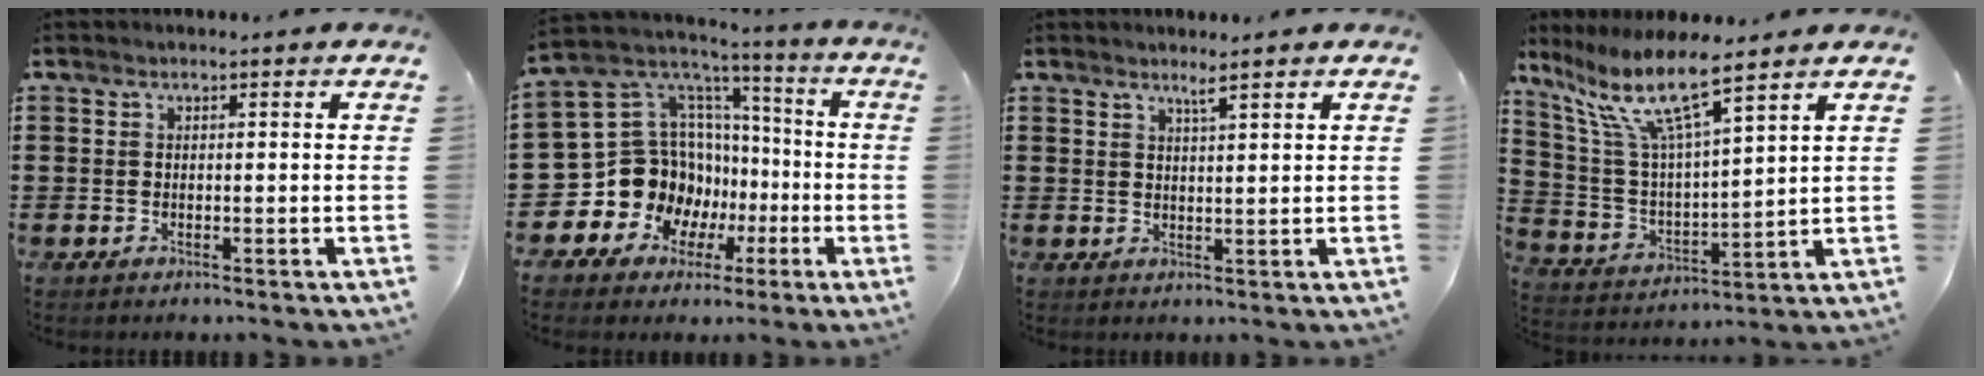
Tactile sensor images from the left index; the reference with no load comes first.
{"total": 13.7, "force": [-3.1, 12.6, 4.2], "torque": [-0.135, -0.027, -0.029]}
{"total": 2.5, "force": [2.0, -0.3, 1.4], "torque": [-0.030, -0.002, 0.037]}
{"total": 10.5, "force": [7.5, 1.5, 7.2], "torque": [-0.174, -0.040, 0.124]}